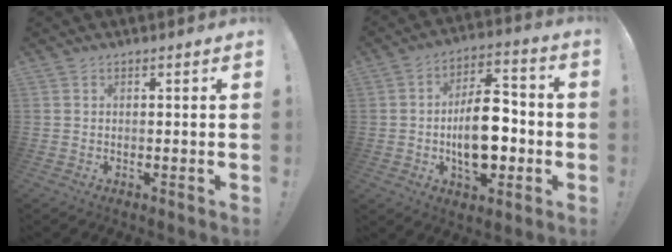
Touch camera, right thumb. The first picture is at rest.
{"total": 15.8, "force": [-3.0, 9.8, 11.9], "torque": [-0.178, 0.020, -0.049]}